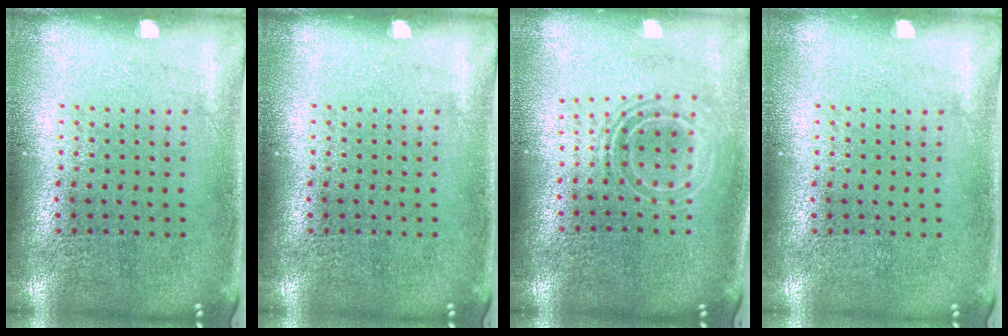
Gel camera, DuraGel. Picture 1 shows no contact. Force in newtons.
{"total": 0.0}
{"total": 1.7, "press": 1.3, "slide": 1.1}
{"total": 0.0}